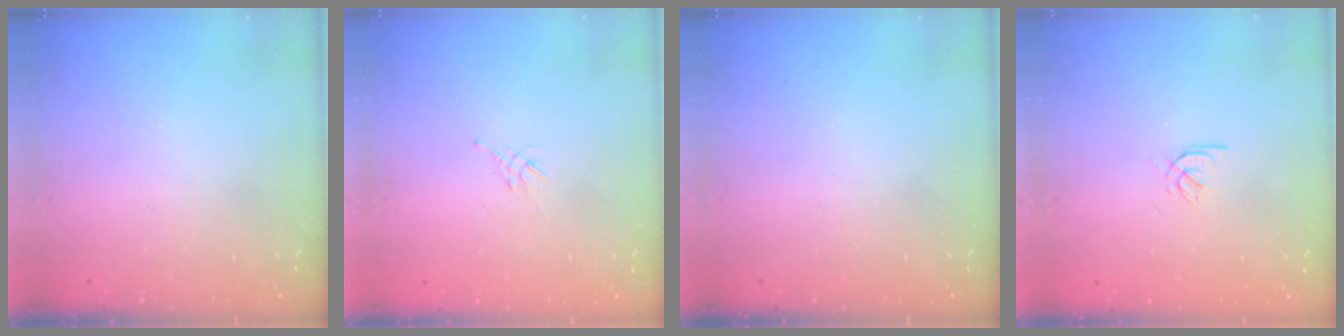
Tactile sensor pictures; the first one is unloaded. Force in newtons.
{"total": 2.1, "press": 2.0, "slide": 0.5}
{"total": 0.0}
{"total": 2.0, "press": 1.9, "slide": 0.6}